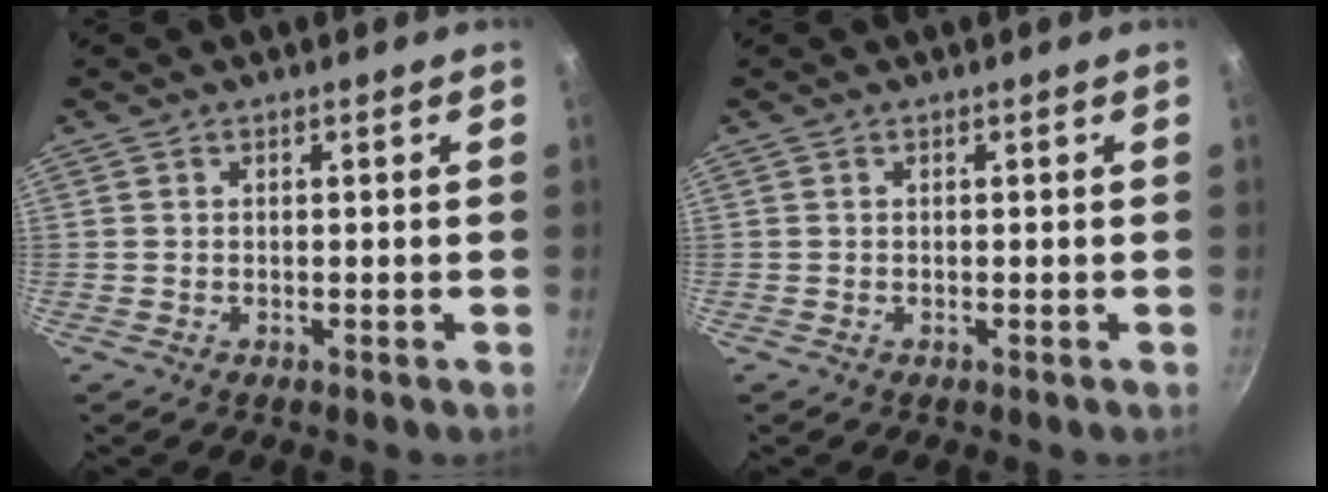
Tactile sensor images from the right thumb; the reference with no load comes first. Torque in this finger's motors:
{"motor_torque": [0.46, 0.37, 0.35, 0.18, 0.01]}